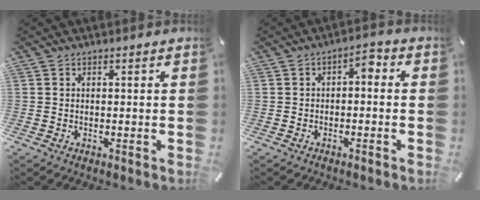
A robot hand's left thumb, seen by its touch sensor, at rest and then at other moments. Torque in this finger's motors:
{"motor_torque": [0.40, 0.79, 0.37, 0.09, 0.00]}